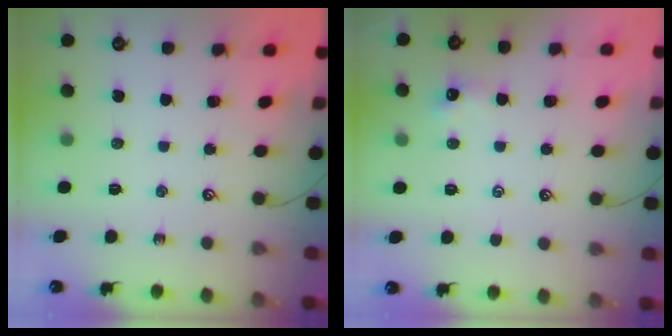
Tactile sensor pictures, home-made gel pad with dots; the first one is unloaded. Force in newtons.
{"total": 0.0}